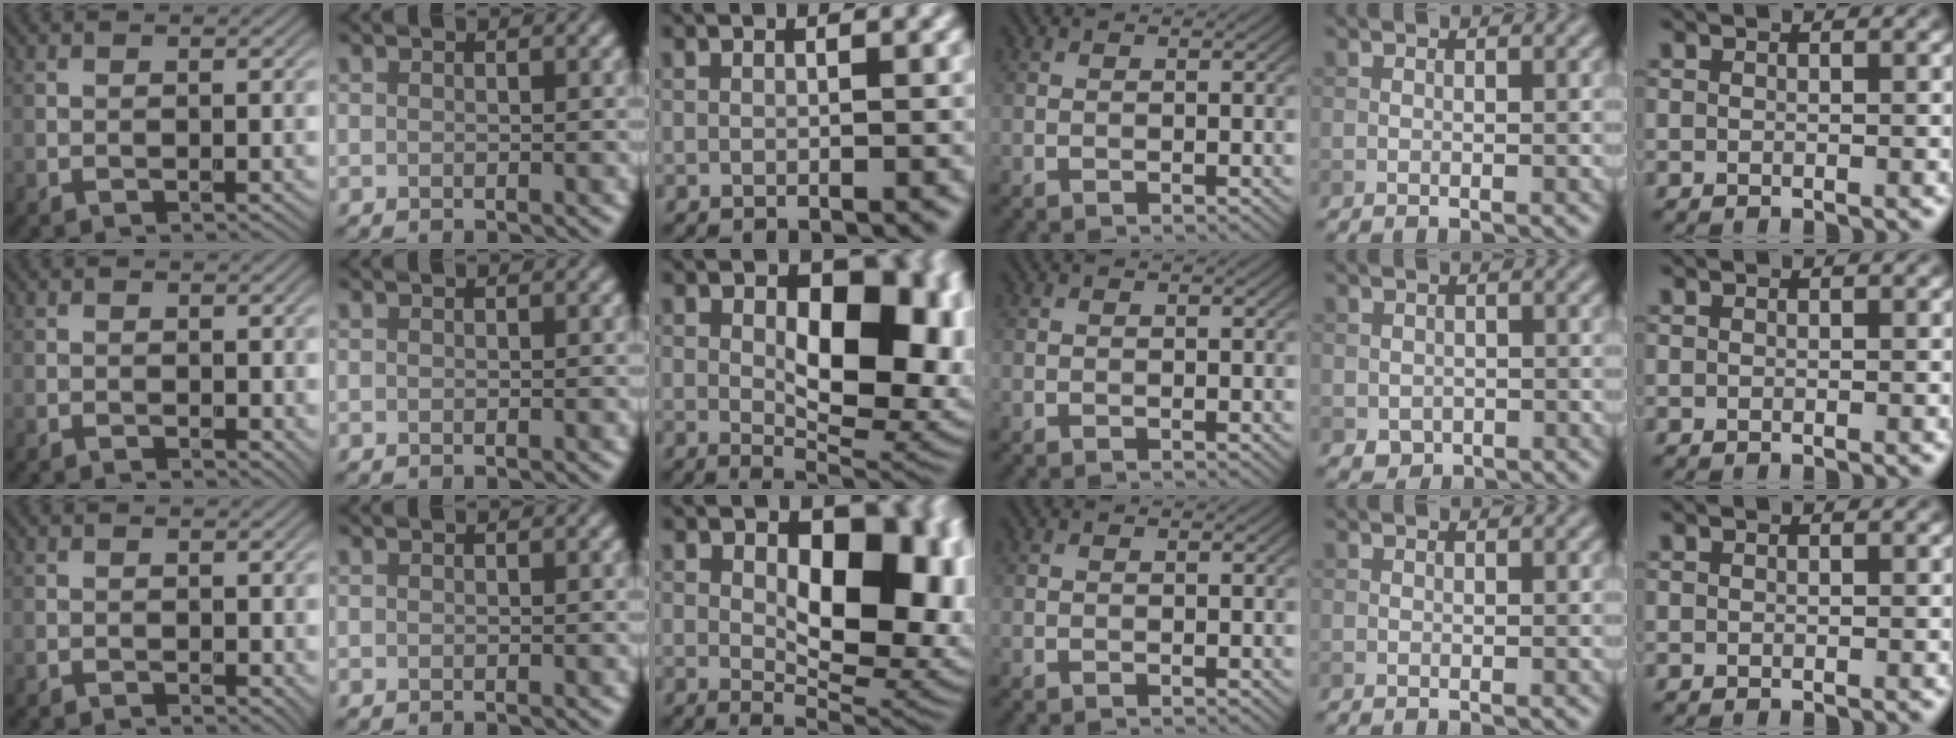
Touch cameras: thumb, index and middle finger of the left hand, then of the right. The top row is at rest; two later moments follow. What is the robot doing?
{"motion": "unscrew", "object": "dispenser bottle"}